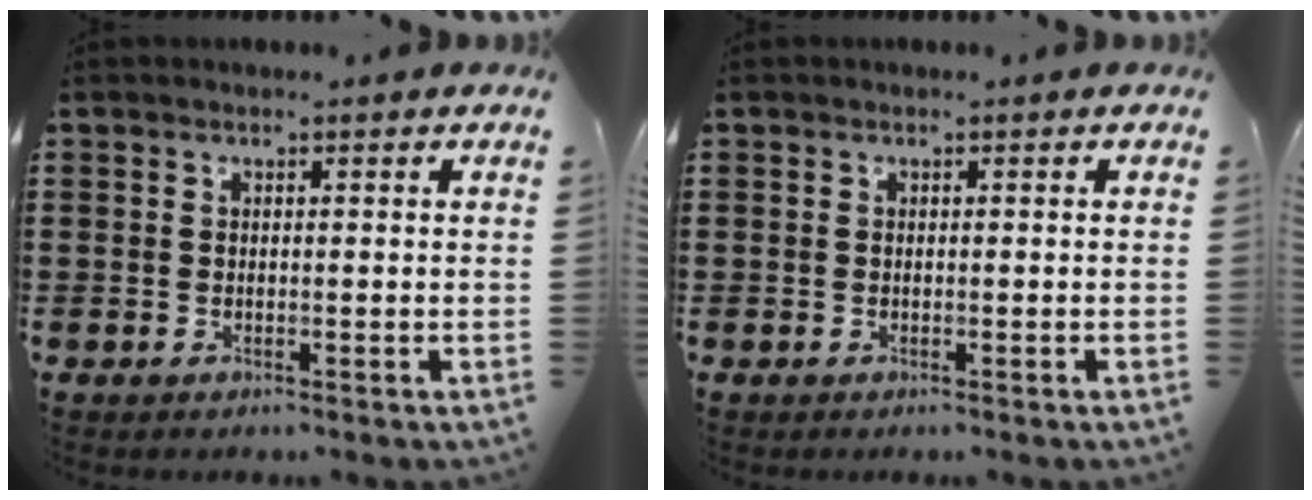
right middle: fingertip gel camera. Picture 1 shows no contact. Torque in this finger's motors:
{"motor_torque": [-0.10, -0.02, 0.00, -0.01]}